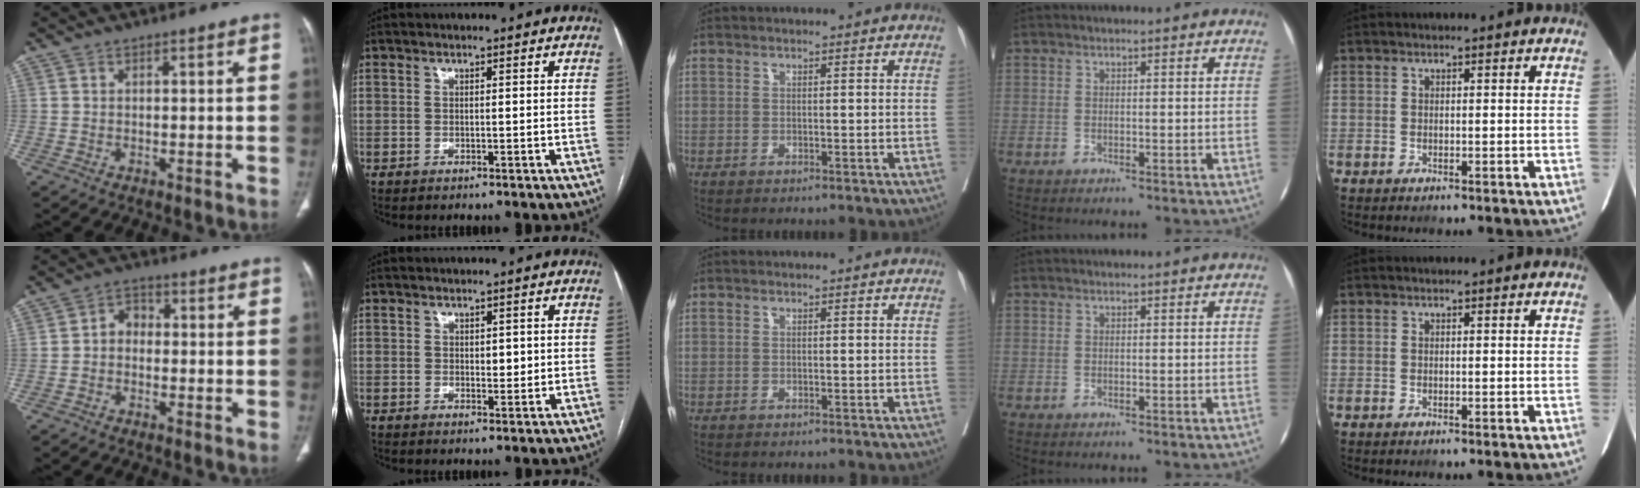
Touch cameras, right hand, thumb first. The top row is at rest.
{"thumb": {"total": 3.8, "force": [-0.6, 3.0, 2.2], "torque": [-0.021, 0.018, -0.024]}, "index": {"total": 1.8, "force": [0.3, 1.1, 1.4], "torque": [-0.016, -0.001, 0.006]}}